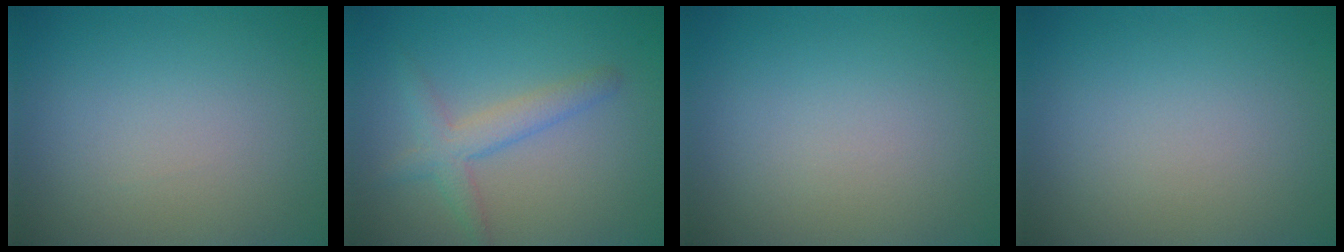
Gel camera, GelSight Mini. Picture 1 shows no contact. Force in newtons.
{"total": 2.8, "press": 2.8, "slide": 0.1}
{"total": 0.0}
{"total": 0.0}